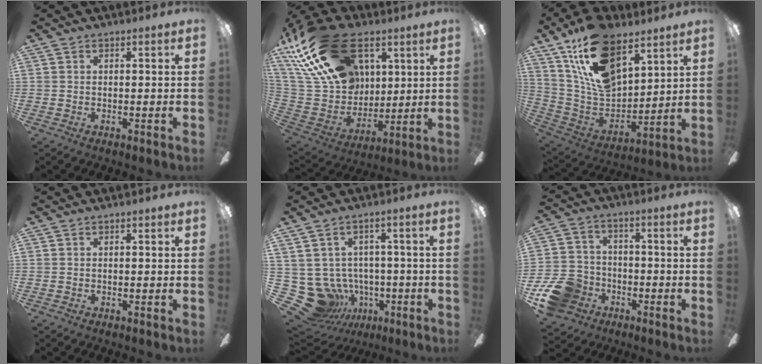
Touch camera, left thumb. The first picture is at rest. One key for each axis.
{"total": 28.9, "fx": 14.4, "fy": 18.2, "fz": 17.2, "tx": -0.342, "ty": -0.052, "tz": 0.271}
{"total": 20.1, "fx": 12.5, "fy": 10.3, "fz": 11.8, "tx": -0.239, "ty": -0.063, "tz": 0.229}
{"total": 0.0}
{"total": 10.5, "fx": -2.4, "fy": 9.4, "fz": 4.2, "tx": -0.127, "ty": -0.001, "tz": -0.029}
{"total": 12.8, "fx": -6.3, "fy": 10.0, "fz": 4.9, "tx": -0.115, "ty": 0.051, "tz": -0.108}